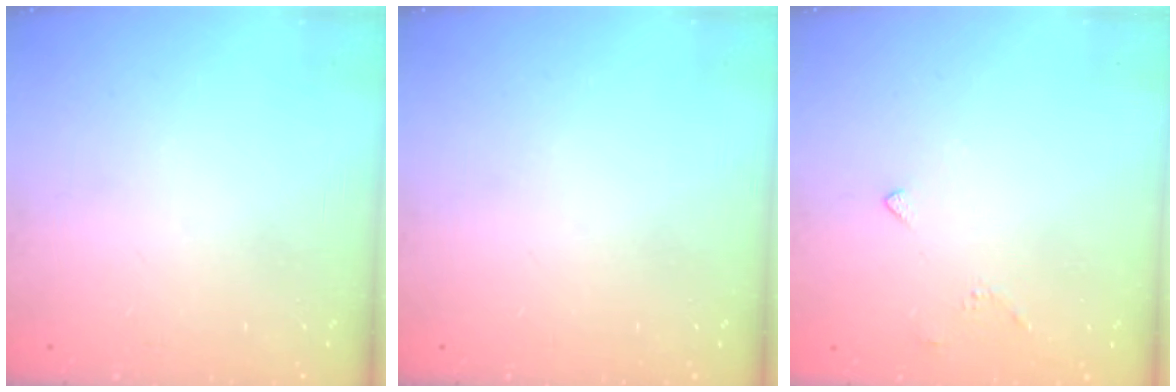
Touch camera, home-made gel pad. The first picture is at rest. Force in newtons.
{"total": 0.0}
{"total": 3.0, "press": 2.9, "slide": 0.7}